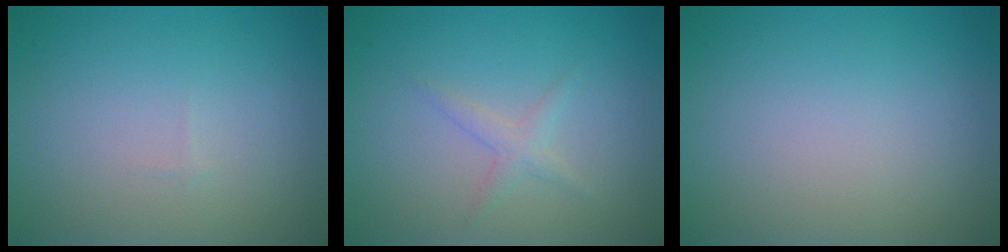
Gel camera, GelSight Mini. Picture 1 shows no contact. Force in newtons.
{"total": 1.3, "press": 1.3, "slide": 0.1}
{"total": 0.0}